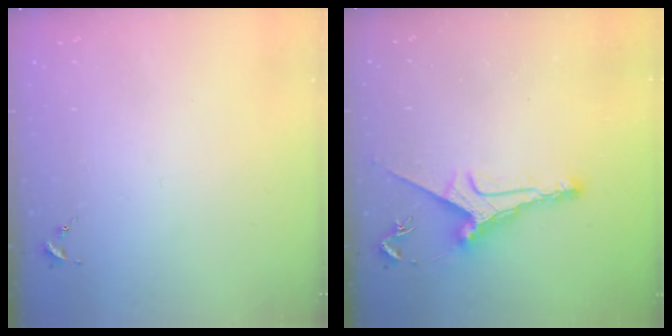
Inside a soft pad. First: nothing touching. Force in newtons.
{"total": 9.7, "press": 9.7, "slide": 0.8}